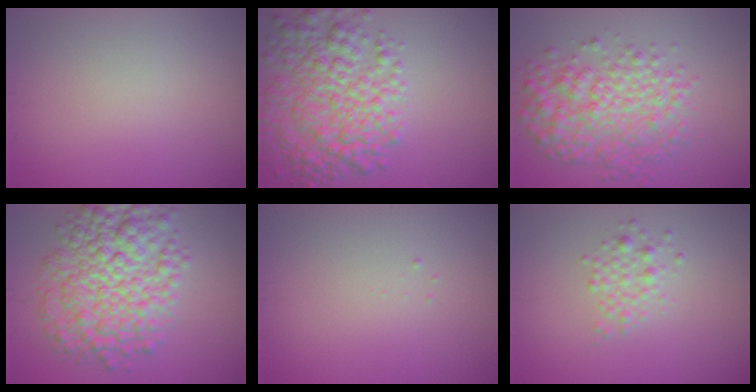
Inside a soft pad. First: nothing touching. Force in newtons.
{"total": 7.6, "press": 7.6, "slide": 0.2}
{"total": 5.9, "press": 5.9, "slide": 0.0}
{"total": 8.6, "press": 8.6, "slide": 0.0}
{"total": 0.0}
{"total": 1.9, "press": 1.9, "slide": 0.1}